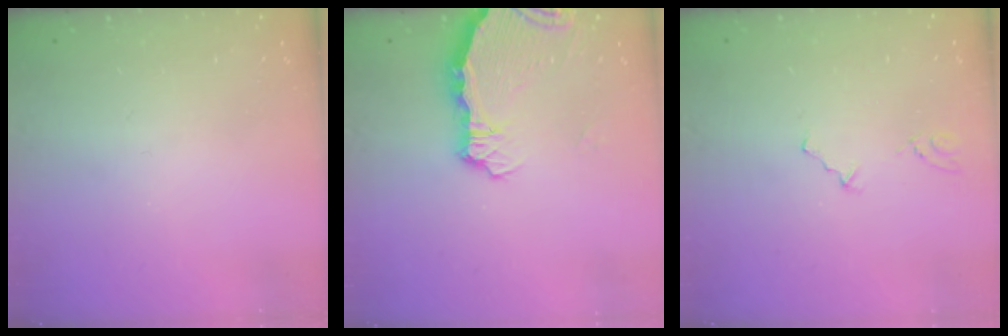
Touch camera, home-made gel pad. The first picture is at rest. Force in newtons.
{"total": 7.0, "press": 6.1, "slide": 3.5}
{"total": 1.8, "press": 1.5, "slide": 0.9}